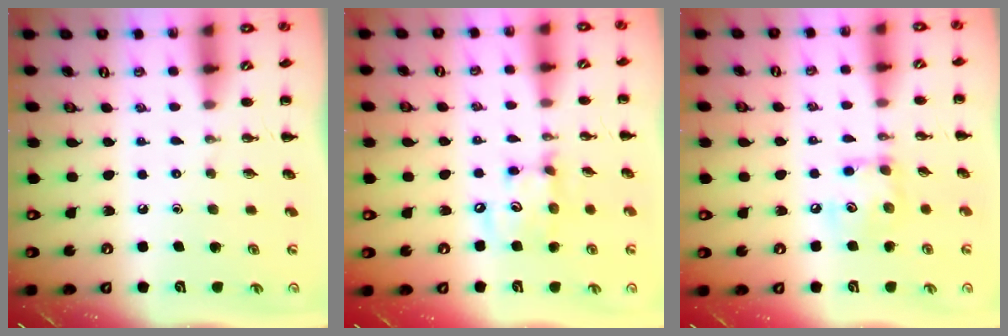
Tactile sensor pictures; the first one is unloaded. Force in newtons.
{"total": 8.1, "press": 8.1, "slide": 1.0}
{"total": 8.3, "press": 8.3, "slide": 0.3}